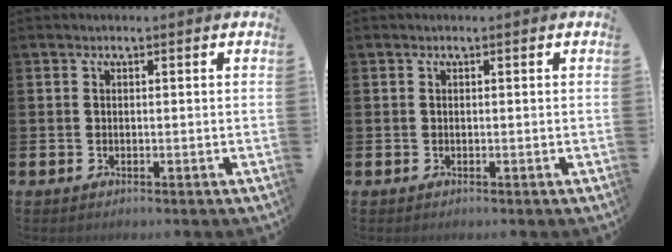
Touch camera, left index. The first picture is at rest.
{"total": 0.0}